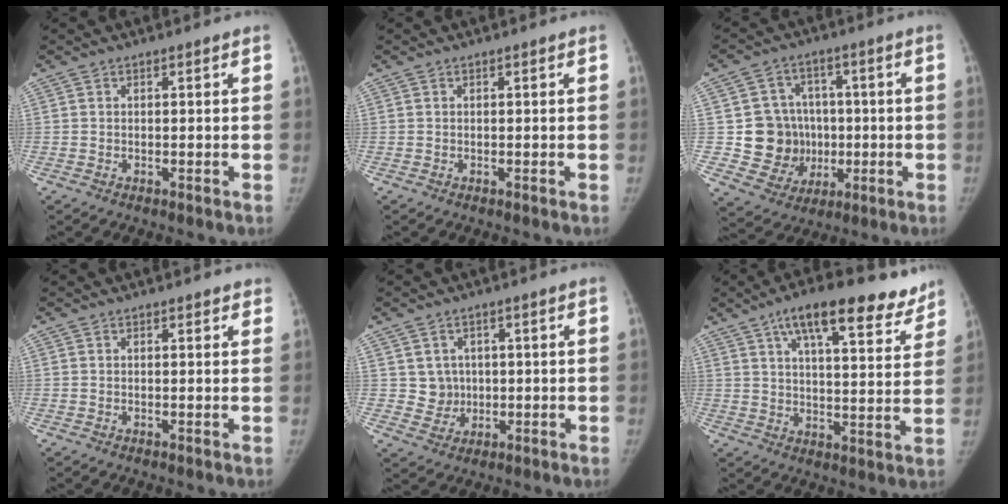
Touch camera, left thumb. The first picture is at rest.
{"total": 0.0}
{"total": 11.9, "force": [-0.5, 11.2, 4.0], "torque": [-0.012, 0.015, 0.009]}
{"total": 1.3, "force": [1.0, 0.6, 0.6], "torque": [0.006, -0.001, 0.007]}
{"total": 4.6, "force": [0.5, 4.5, 0.9], "torque": [0.013, 0.002, 0.013]}
{"total": 17.7, "force": [11.7, 6.2, 11.7], "torque": [-0.132, -0.029, 0.173]}